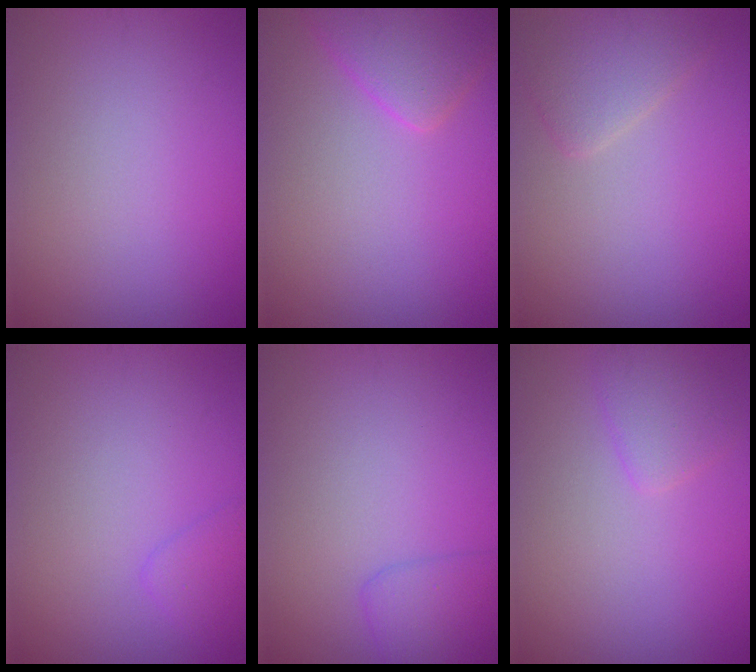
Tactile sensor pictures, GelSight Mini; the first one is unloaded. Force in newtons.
{"total": 3.5, "press": 3.5, "slide": 0.2}
{"total": 2.5, "press": 2.5, "slide": 0.2}
{"total": 1.4, "press": 1.4, "slide": 0.1}
{"total": 2.2, "press": 2.2, "slide": 0.2}
{"total": 1.8, "press": 1.8, "slide": 0.2}